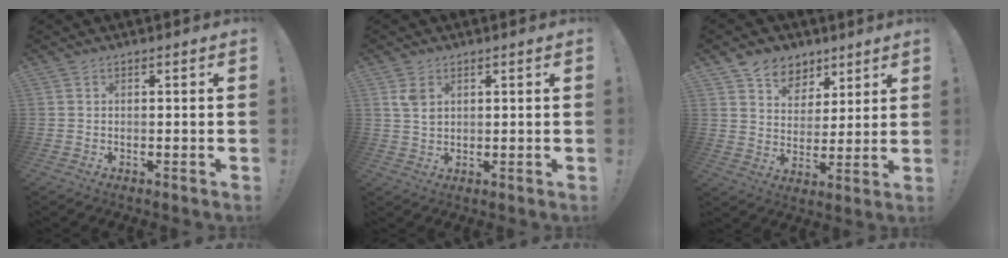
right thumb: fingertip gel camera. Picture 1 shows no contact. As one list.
[{"total": 3.7, "force": [1.9, 2.2, 2.2], "torque": [-0.037, -0.005, 0.034]}, {"total": 8.7, "force": [5.4, 6.6, 1.4], "torque": [-0.020, -0.044, 0.109]}]